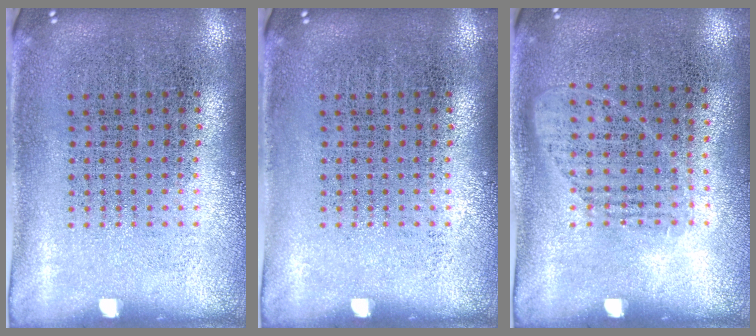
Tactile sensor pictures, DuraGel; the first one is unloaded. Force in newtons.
{"total": 0.0}
{"total": 0.9, "press": 0.8, "slide": 0.5}